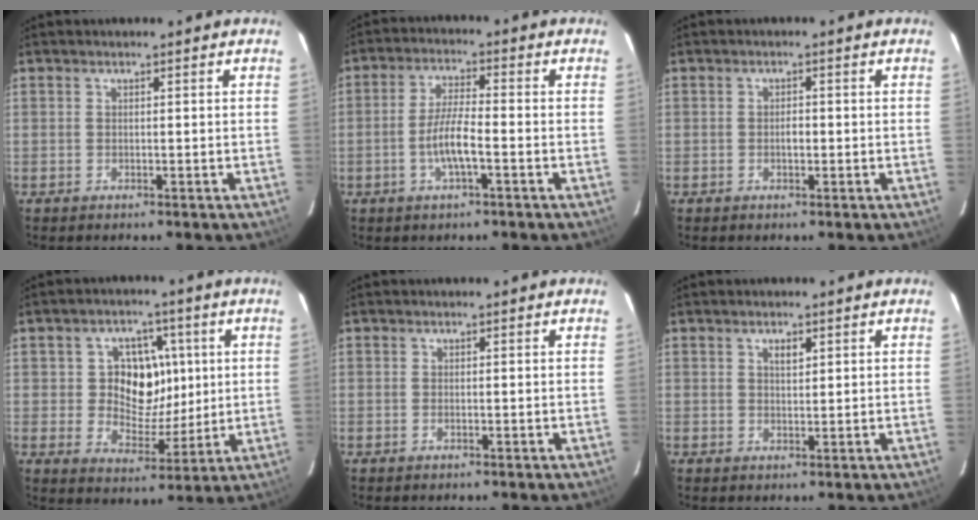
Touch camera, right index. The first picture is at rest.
{"total": 6.4, "force": [-2.3, 1.0, 6.0], "torque": [-0.120, 0.001, -0.045]}
{"total": 1.6, "force": [-0.3, 0.8, 1.4], "torque": [-0.025, 0.003, -0.006]}
{"total": 10.0, "force": [1.6, 8.2, 5.5], "torque": [-0.094, 0.000, 0.029]}
{"total": 0.6, "force": [-0.2, 0.0, 0.6], "torque": [-0.012, 0.001, -0.004]}
{"total": 1.8, "force": [0.9, 0.9, 1.3], "torque": [-0.021, 0.004, 0.016]}